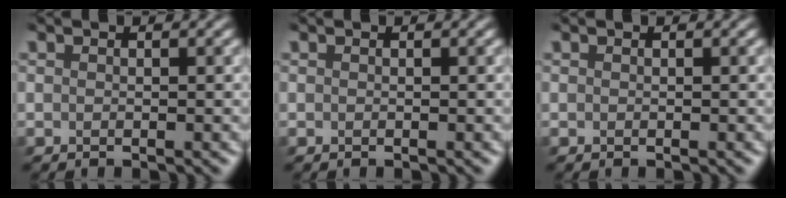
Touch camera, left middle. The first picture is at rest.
{"total": 0.0}
{"total": 0.0}